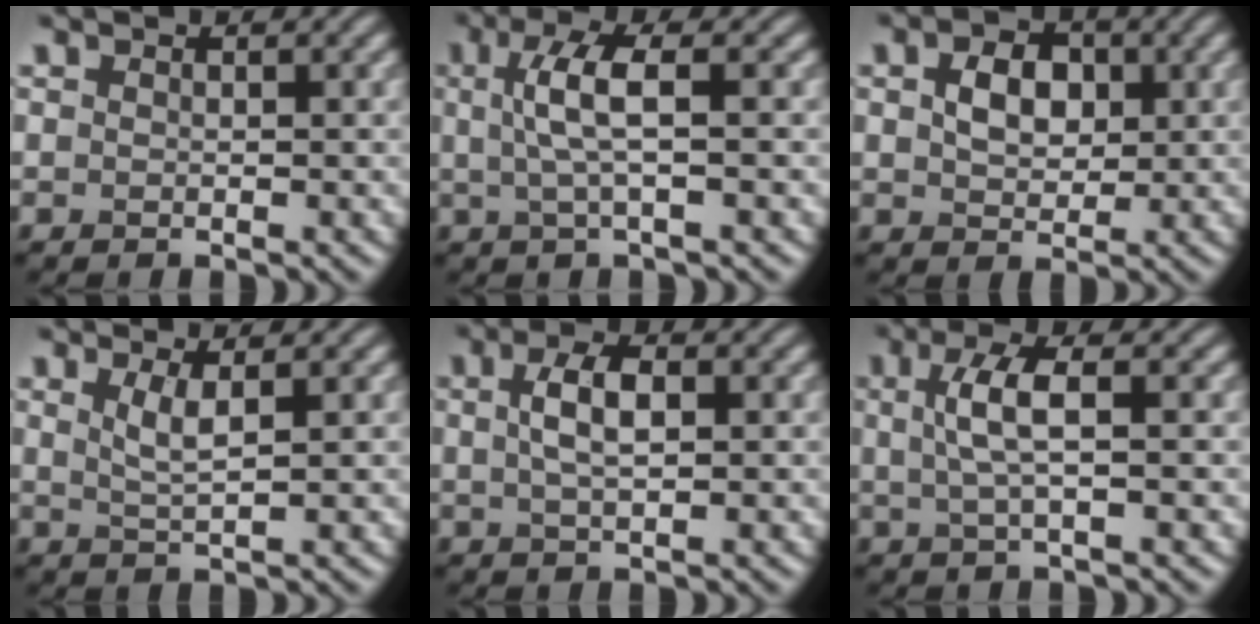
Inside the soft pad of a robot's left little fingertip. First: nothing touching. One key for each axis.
{"total": 4.0, "fx": 0.5, "fy": 0.9, "fz": 3.8, "tx": -0.079, "ty": 0.005, "tz": 0.010}
{"total": 3.6, "fx": 0.7, "fy": 2.6, "fz": 2.4, "tx": -0.051, "ty": 0.003, "tz": 0.010}
{"total": 2.1, "fx": 0.8, "fy": 0.5, "fz": 1.9, "tx": -0.038, "ty": -0.004, "tz": 0.016}
{"total": 3.3, "fx": 0.6, "fy": 1.4, "fz": 2.9, "tx": -0.061, "ty": 0.005, "tz": 0.010}
{"total": 3.6, "fx": 0.5, "fy": 0.9, "fz": 3.4, "tx": -0.072, "ty": 0.004, "tz": 0.009}